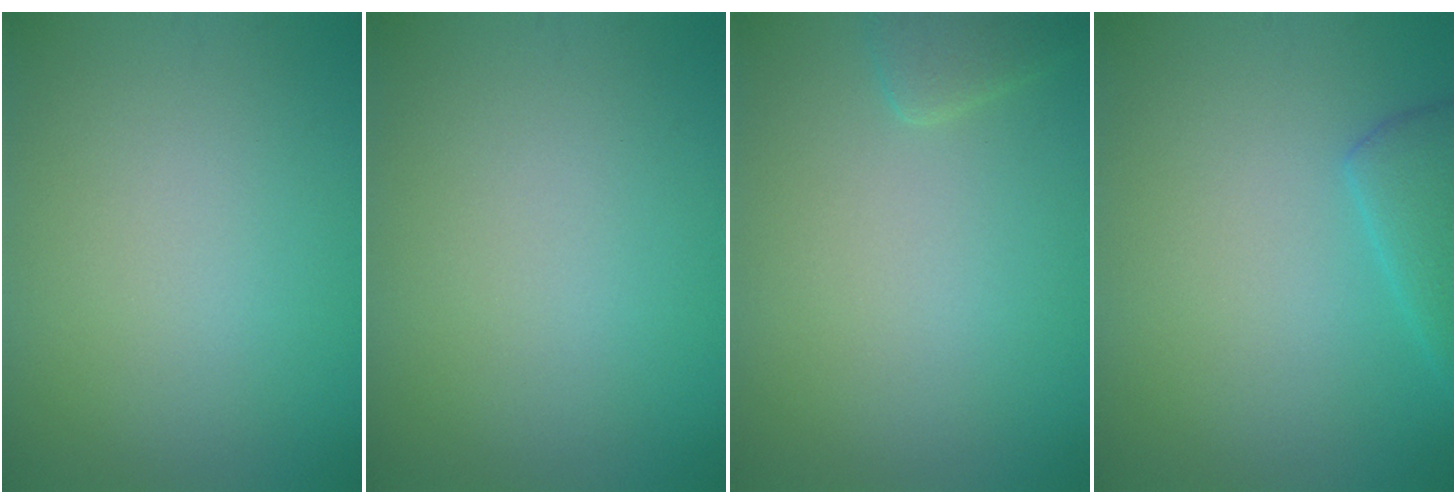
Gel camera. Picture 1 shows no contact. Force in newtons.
{"total": 0.0}
{"total": 1.5, "press": 1.5, "slide": 0.1}
{"total": 3.0, "press": 3.0, "slide": 0.3}